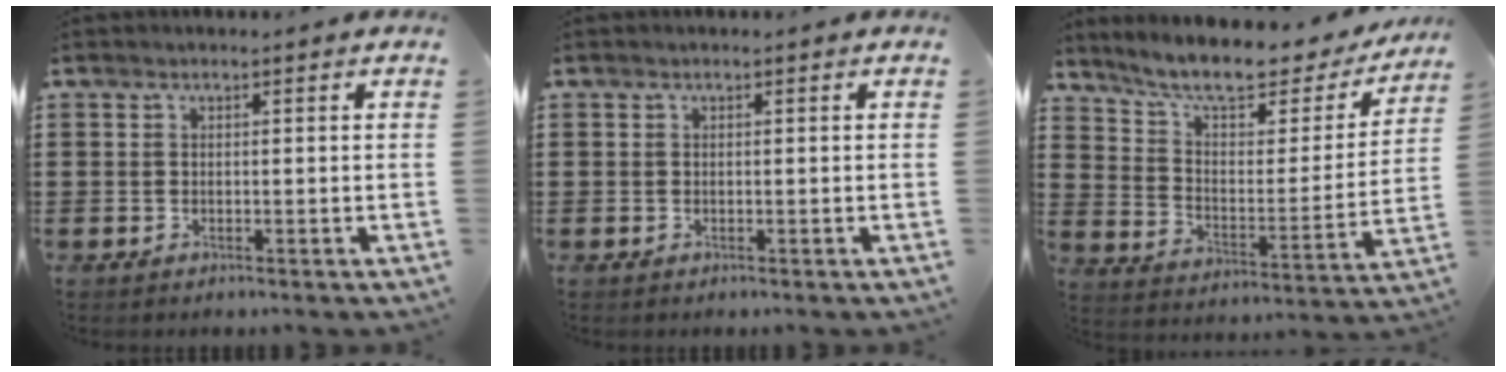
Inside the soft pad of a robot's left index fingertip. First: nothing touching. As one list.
[{"total": 0.0}, {"total": 9.0, "force": [7.5, 1.7, 4.6], "torque": [-0.112, -0.043, 0.127]}]